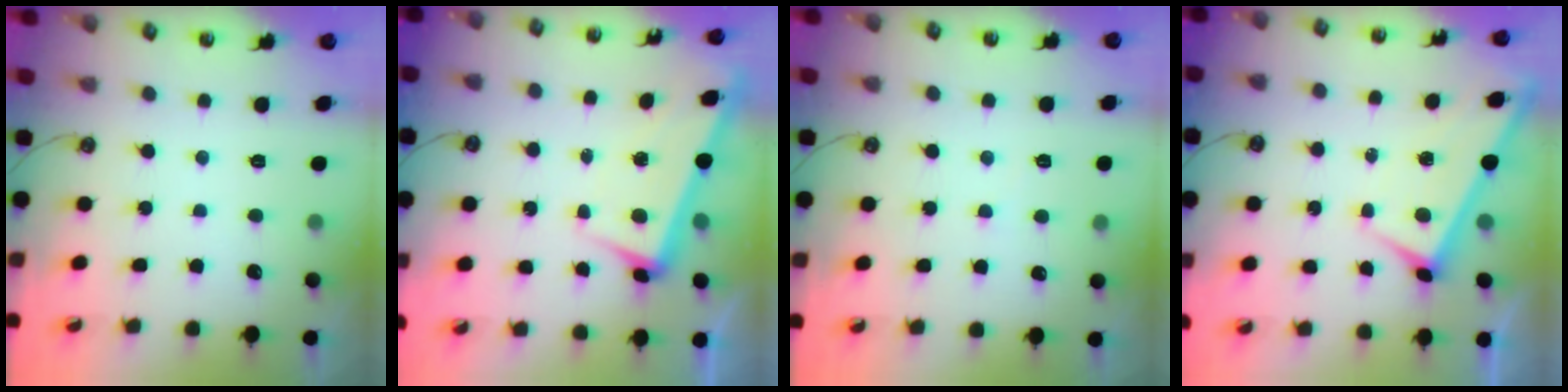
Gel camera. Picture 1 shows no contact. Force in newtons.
{"total": 1.9, "press": 1.6, "slide": 1.1}
{"total": 6.4, "press": 6.4, "slide": 0.2}
{"total": 1.6, "press": 1.6, "slide": 0.1}